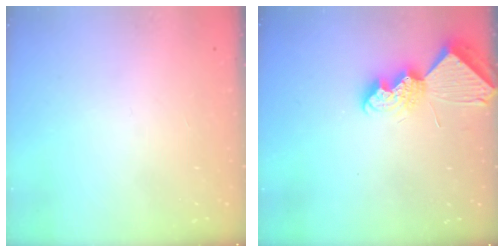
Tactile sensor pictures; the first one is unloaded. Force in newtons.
{"total": 8.8, "press": 8.7, "slide": 0.9}